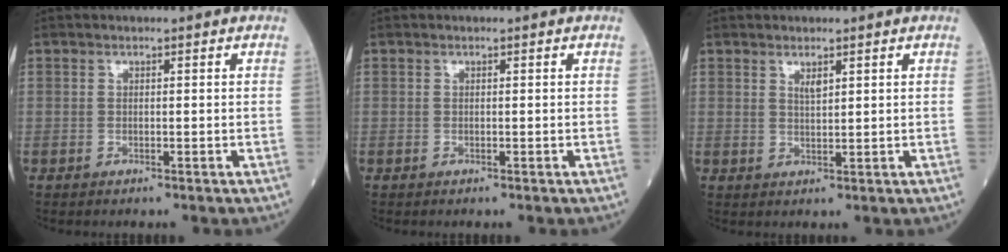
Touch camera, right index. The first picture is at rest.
{"total": 0.0}
{"total": 1.7, "force": [1.1, 0.2, 1.3], "torque": [-0.026, -0.004, 0.023]}